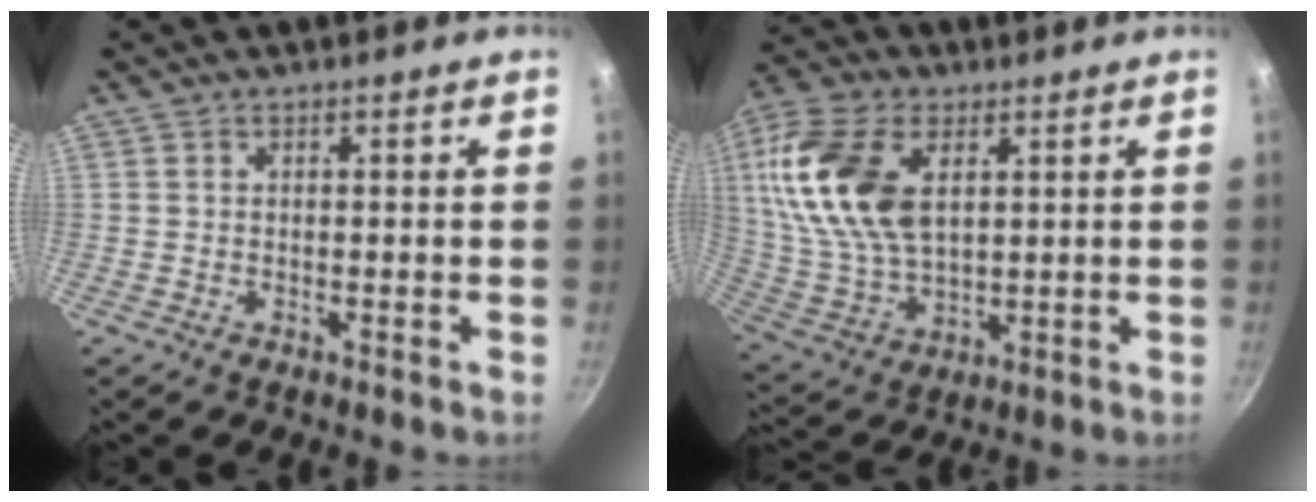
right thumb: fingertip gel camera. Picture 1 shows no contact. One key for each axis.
{"total": 19.3, "fx": 5.4, "fy": 11.6, "fz": 14.4, "tx": -0.277, "ty": -0.016, "tz": 0.109}